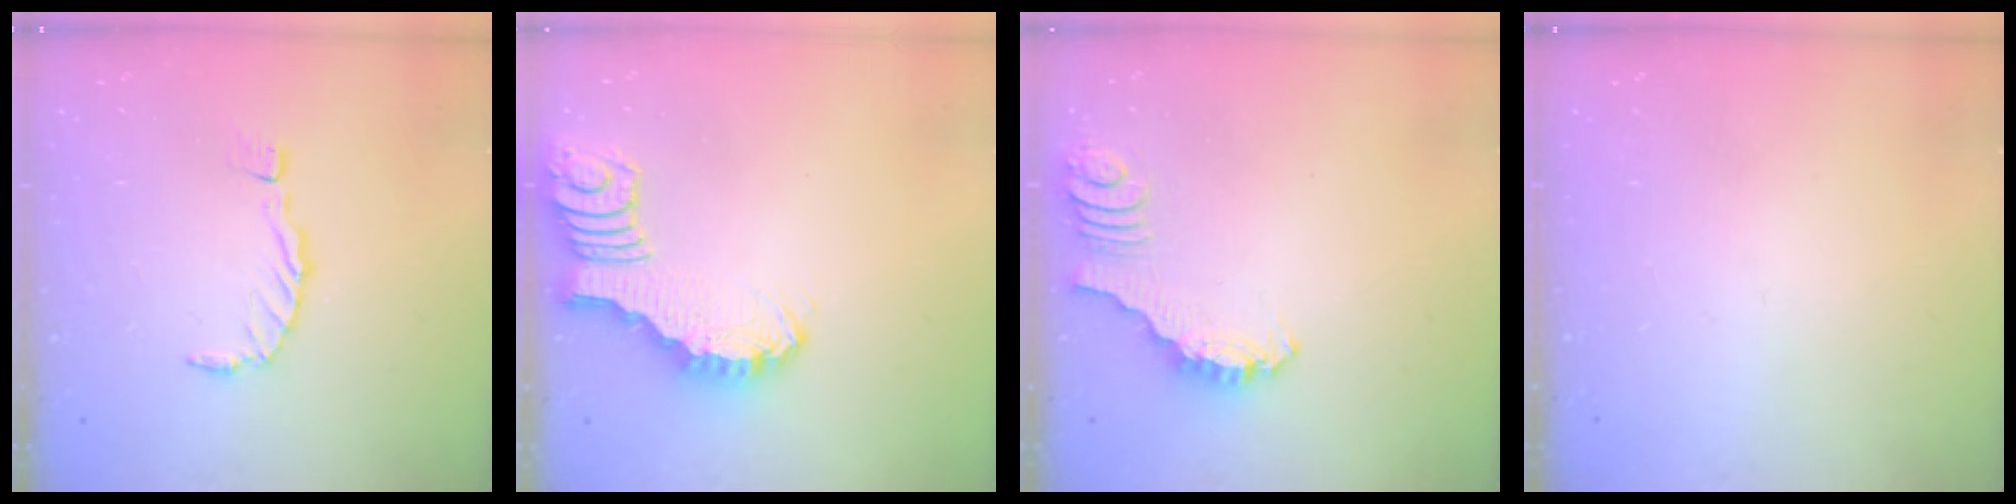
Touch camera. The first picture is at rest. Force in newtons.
{"total": 2.8, "press": 2.7, "slide": 0.4}
{"total": 2.9, "press": 2.9, "slide": 0.3}
{"total": 0.0}